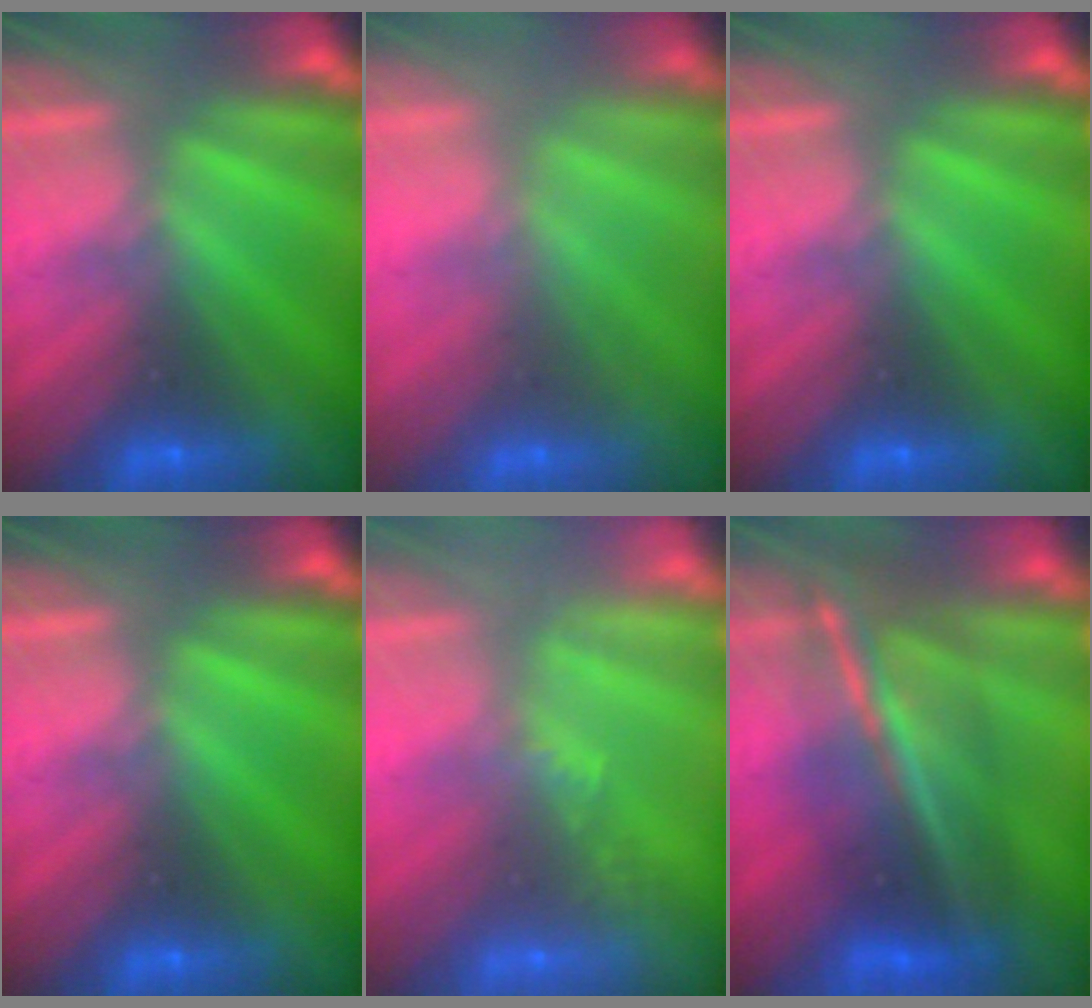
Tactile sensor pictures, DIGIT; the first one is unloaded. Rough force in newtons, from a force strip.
{"total": 2.7}
{"total": 0.0}
{"total": 0.0}
{"total": 2.2}
{"total": 7.4}